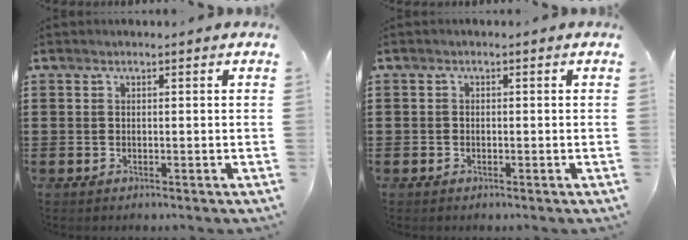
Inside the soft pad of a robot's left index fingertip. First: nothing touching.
{"total": 0.7, "force": [-0.5, 0.6, 0.1], "torque": [-0.004, 0.001, -0.011]}